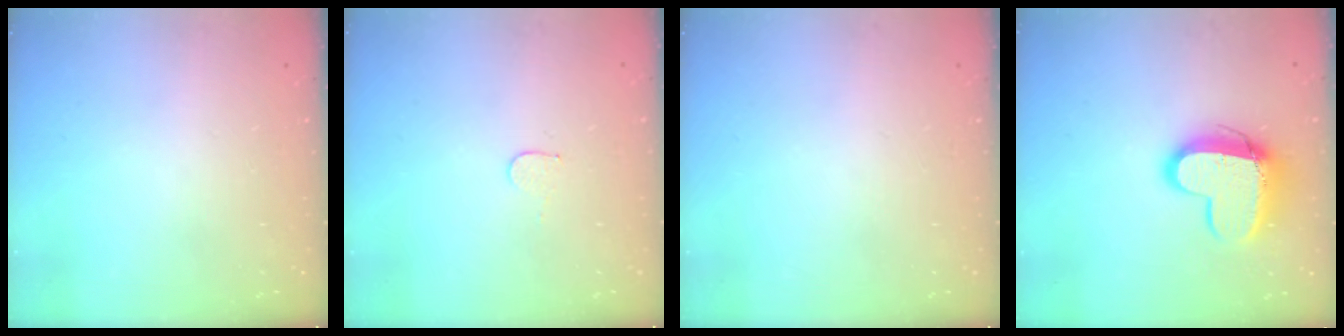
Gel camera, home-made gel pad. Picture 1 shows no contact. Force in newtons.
{"total": 3.4, "press": 3.4, "slide": 0.2}
{"total": 0.0}
{"total": 13.1, "press": 13.0, "slide": 1.1}